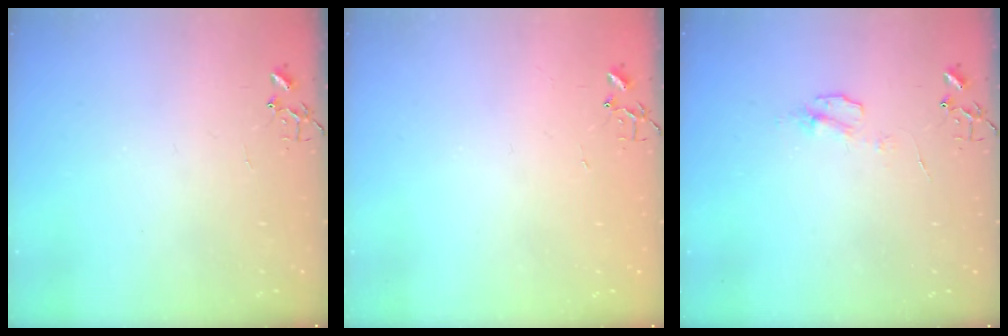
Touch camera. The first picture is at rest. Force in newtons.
{"total": 1.5, "press": 1.5, "slide": 0.3}
{"total": 5.6, "press": 5.5, "slide": 0.7}